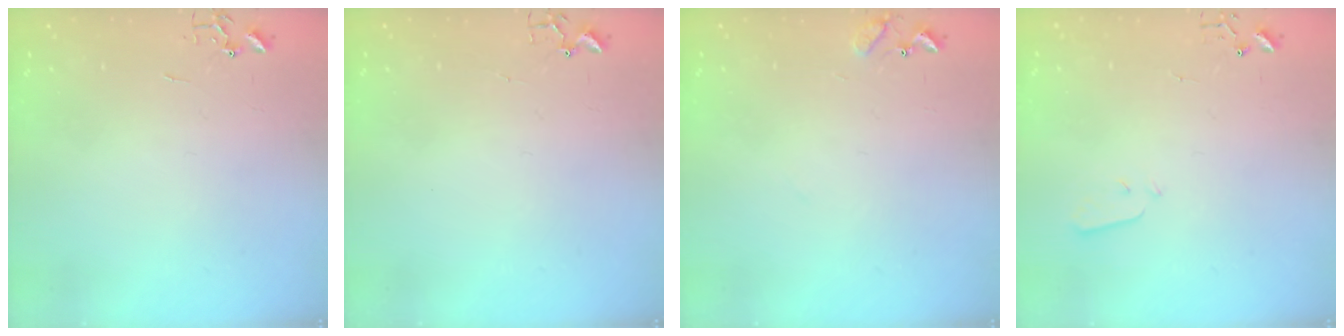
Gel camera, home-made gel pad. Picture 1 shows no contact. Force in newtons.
{"total": 1.9, "press": 1.9, "slide": 0.2}
{"total": 8.4, "press": 8.4, "slide": 0.5}
{"total": 3.1, "press": 3.0, "slide": 0.9}